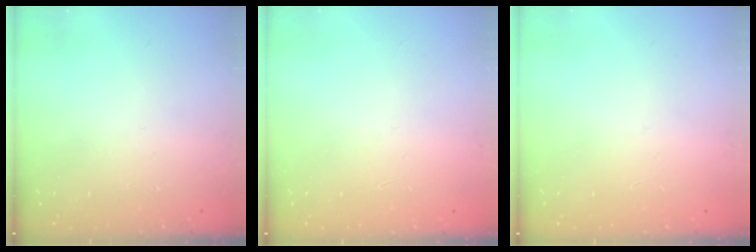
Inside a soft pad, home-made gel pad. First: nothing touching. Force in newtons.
{"total": 0.0}
{"total": 0.0}